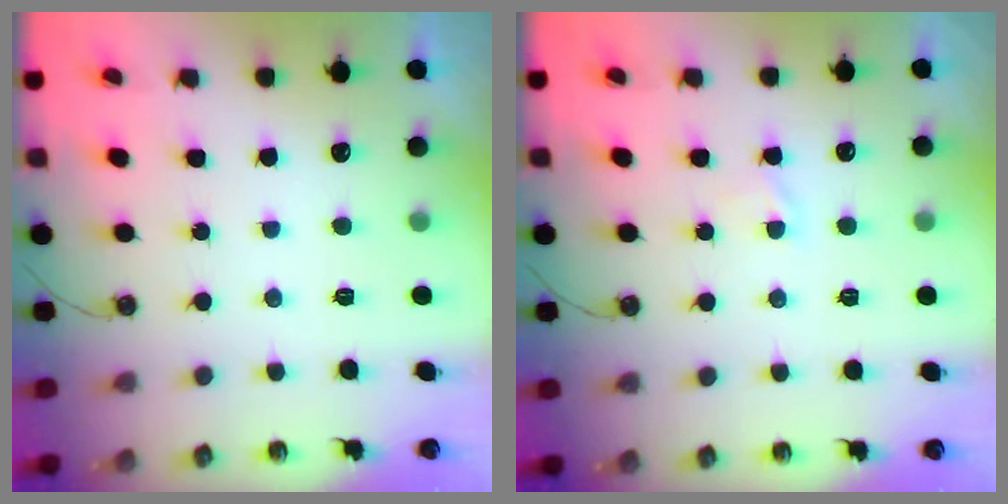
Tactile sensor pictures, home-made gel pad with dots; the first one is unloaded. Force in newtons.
{"total": 0.9, "press": 0.9, "slide": 0.2}